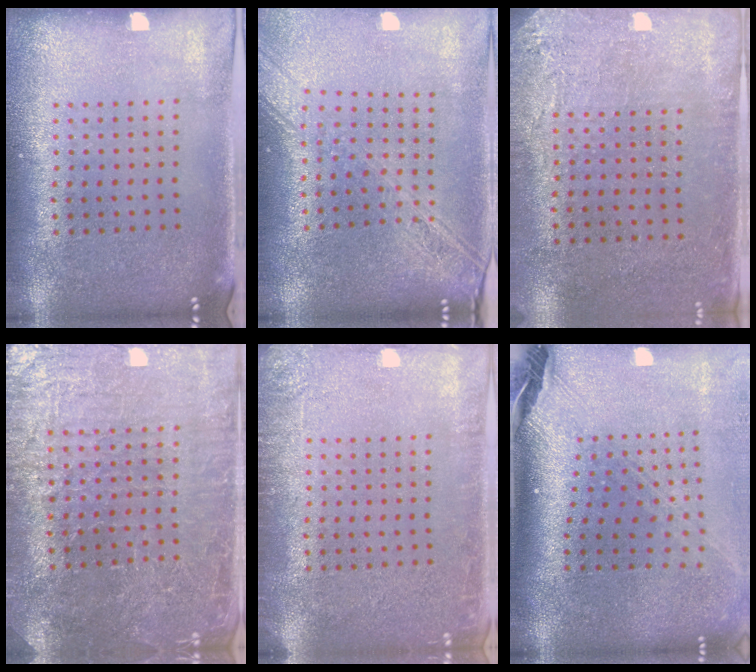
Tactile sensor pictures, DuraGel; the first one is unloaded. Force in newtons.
{"total": 2.2, "press": 1.9, "slide": 1.2}
{"total": 2.8, "press": 2.3, "slide": 1.6}
{"total": 3.3, "press": 3.2, "slide": 0.5}
{"total": 2.1, "press": 2.1, "slide": 0.3}
{"total": 3.0, "press": 2.1, "slide": 2.0}